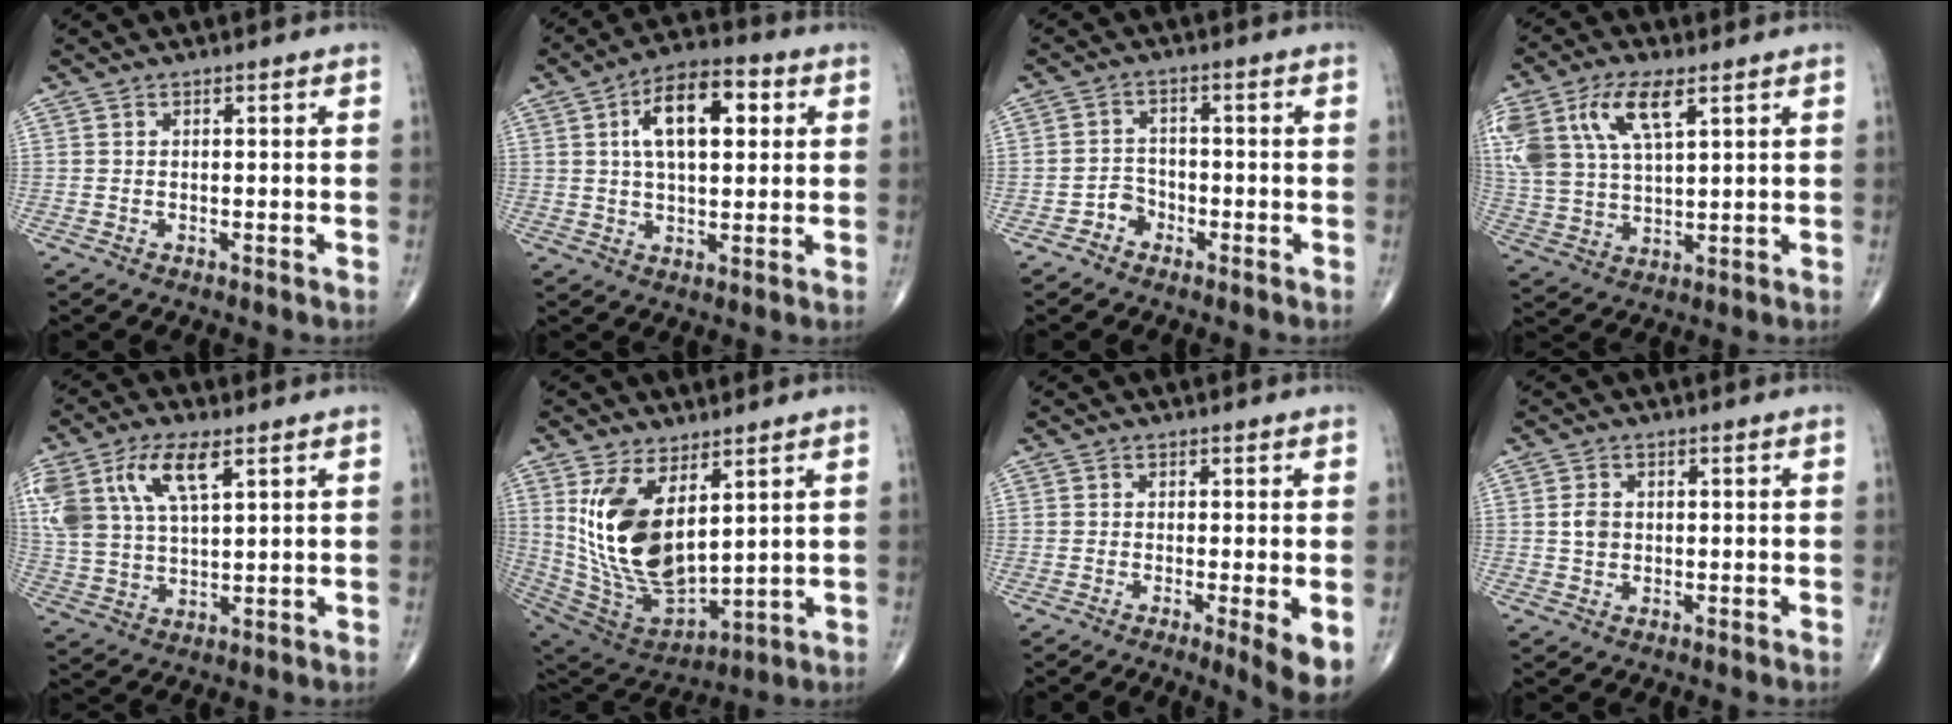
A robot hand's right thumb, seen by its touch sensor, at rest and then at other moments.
{"total": 13.1, "force": [3.5, 6.5, 10.8], "torque": [-0.160, 0.012, 0.052]}
{"total": 3.1, "force": [-1.9, 2.4, 0.7], "torque": [0.005, 0.018, -0.041]}
{"total": 16.6, "force": [7.4, 8.0, 12.5], "torque": [-0.279, -0.002, 0.145]}
{"total": 15.0, "force": [6.7, 7.1, 11.4], "torque": [-0.246, -0.003, 0.132]}
{"total": 18.0, "force": [5.4, 9.2, 14.5], "torque": [-0.267, -0.033, 0.129]}
{"total": 5.3, "force": [-1.3, 0.7, 5.1], "torque": [-0.082, -0.017, -0.024]}
{"total": 2.6, "force": [0.2, 2.1, 1.6], "torque": [-0.024, 0.002, 0.003]}